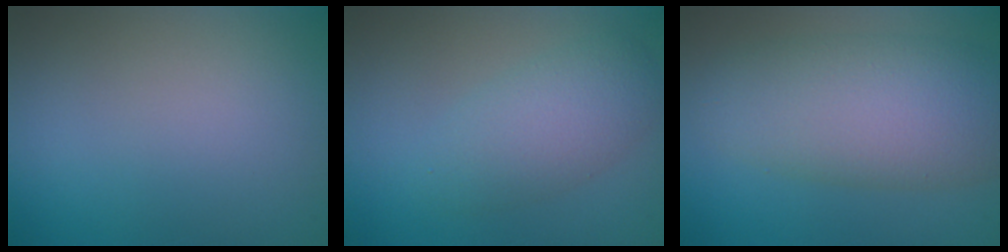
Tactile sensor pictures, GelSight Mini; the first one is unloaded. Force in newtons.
{"total": 4.0, "press": 4.0, "slide": 0.3}
{"total": 8.2, "press": 8.2, "slide": 0.3}